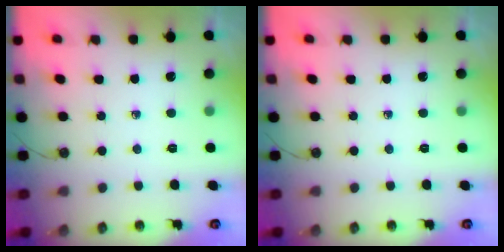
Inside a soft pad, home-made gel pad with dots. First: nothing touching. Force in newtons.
{"total": 0.0}